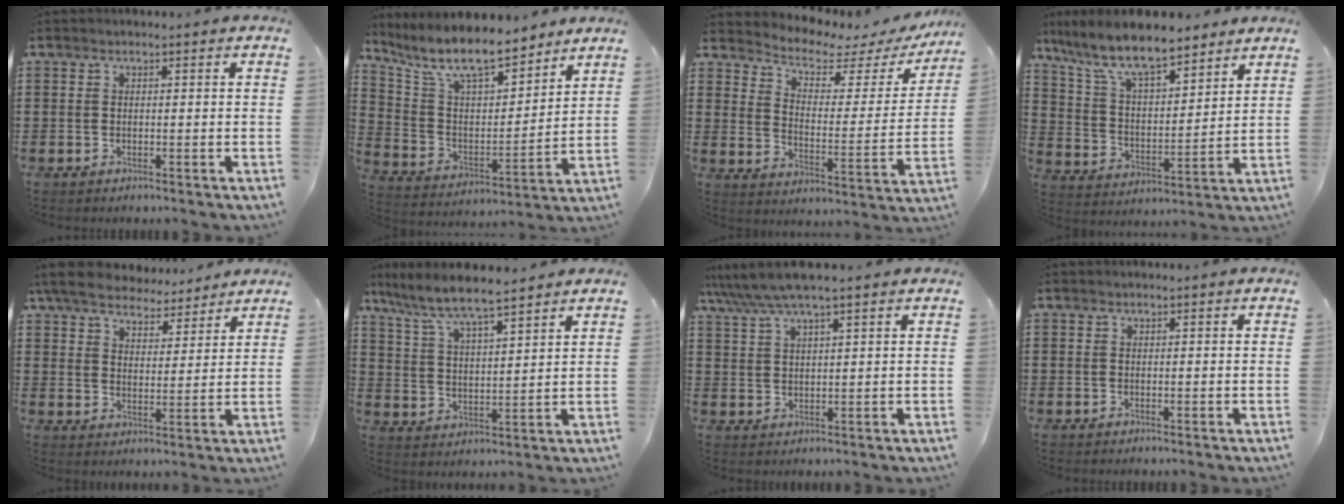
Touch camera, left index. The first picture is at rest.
{"total": 10.5, "force": [8.9, 2.4, 5.1], "torque": [-0.135, -0.045, 0.157]}
{"total": 4.6, "force": [4.1, 1.4, 1.7], "torque": [-0.049, -0.029, 0.061]}
{"total": 10.4, "force": [8.7, 2.4, 5.2], "torque": [-0.133, -0.038, 0.153]}
{"total": 6.2, "force": [5.8, 1.6, 1.5], "torque": [-0.058, -0.026, 0.104]}
{"total": 6.7, "force": [6.0, 0.4, 3.0], "torque": [-0.083, -0.033, 0.102]}
{"total": 5.5, "force": [4.3, 0.3, 3.4], "torque": [-0.076, -0.007, 0.076]}
{"total": 0.0}